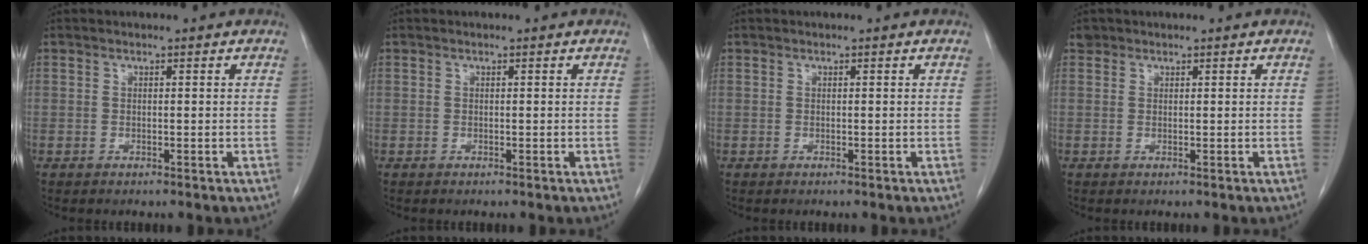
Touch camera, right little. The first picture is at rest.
{"total": 0.0}
{"total": 0.0}
{"total": 0.9, "force": [0.6, 0.7, 0.0], "torque": [0.005, 0.007, 0.009]}